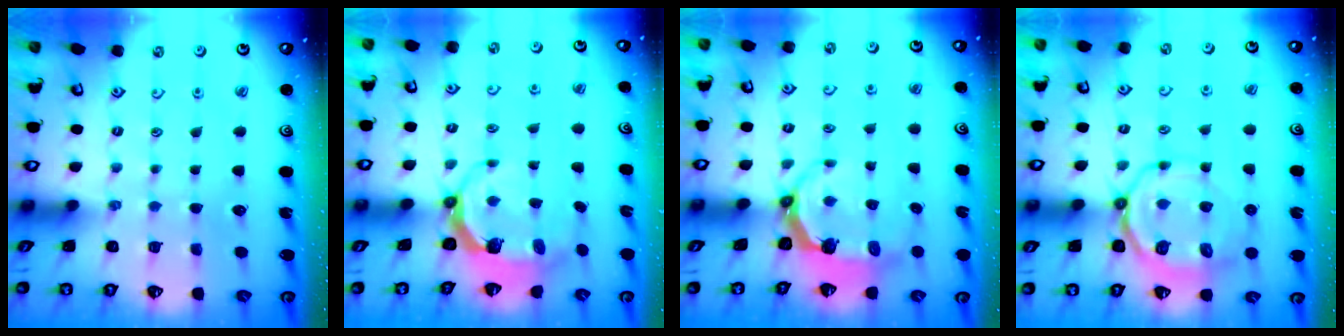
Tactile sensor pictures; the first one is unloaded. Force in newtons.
{"total": 7.0, "press": 5.9, "slide": 3.8}
{"total": 6.0, "press": 4.6, "slide": 3.9}
{"total": 11.1, "press": 10.7, "slide": 3.0}